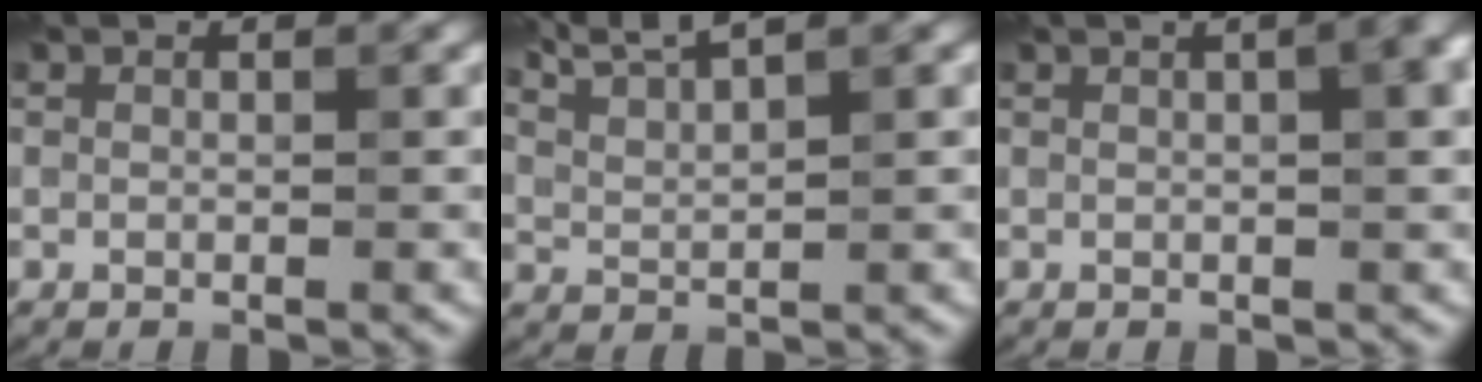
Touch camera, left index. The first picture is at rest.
{"total": 4.9, "force": [4.1, 1.0, 2.5], "torque": [-0.043, 0.016, 0.060]}
{"total": 6.8, "force": [2.1, 3.2, 5.7], "torque": [-0.021, 0.039, -0.002]}